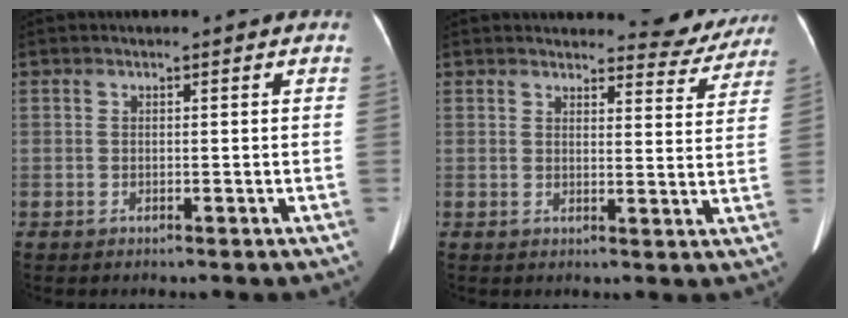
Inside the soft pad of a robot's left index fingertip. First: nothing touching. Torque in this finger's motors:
{"motor_torque": [0.31, -0.42, 0.02, 0.03]}